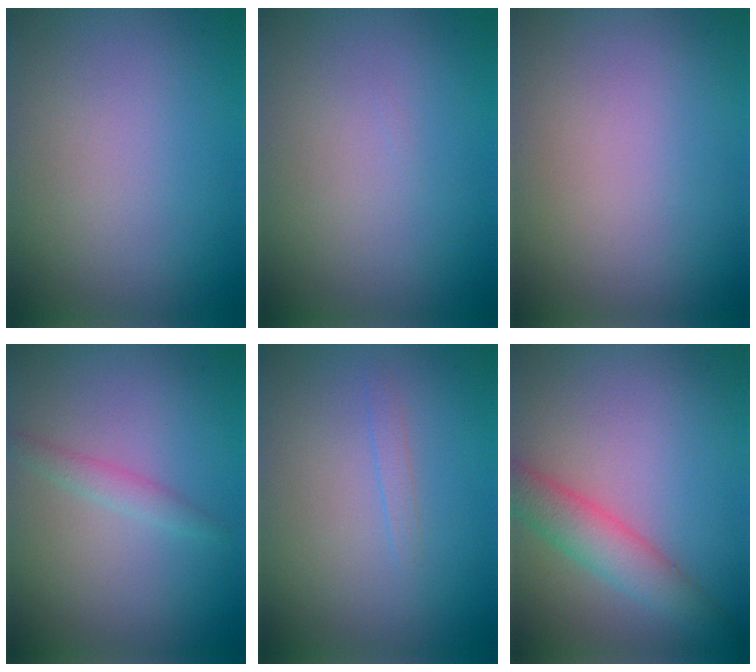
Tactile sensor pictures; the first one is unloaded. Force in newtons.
{"total": 0.0}
{"total": 0.0}
{"total": 1.4, "press": 1.4, "slide": 0.1}
{"total": 0.7, "press": 0.7, "slide": 0.1}
{"total": 3.7, "press": 3.7, "slide": 0.2}